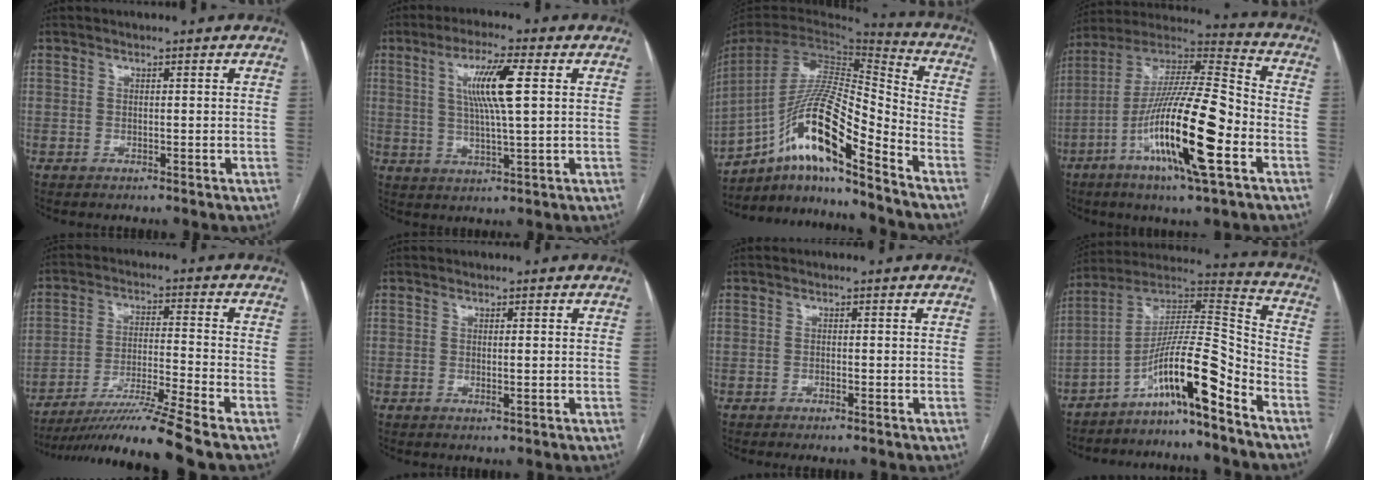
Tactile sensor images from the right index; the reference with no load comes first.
{"total": 8.9, "force": [2.3, 0.4, 8.6], "torque": [-0.161, 0.004, 0.041]}
{"total": 18.9, "force": [-12.3, 1.7, 14.2], "torque": [-0.288, 0.001, -0.224]}
{"total": 21.0, "force": [-7.3, 2.2, 19.6], "torque": [-0.374, -0.014, -0.130]}
{"total": 12.6, "force": [-10.4, -2.9, 6.4], "torque": [-0.109, -0.023, -0.179]}
{"total": 1.1, "force": [-0.2, 0.0, 1.1], "torque": [-0.020, -0.004, -0.001]}
{"total": 1.0, "force": [-0.8, 0.0, 0.7], "torque": [-0.015, -0.002, -0.012]}
{"total": 13.8, "force": [-8.8, 0.0, 10.7], "torque": [-0.195, 0.027, -0.152]}